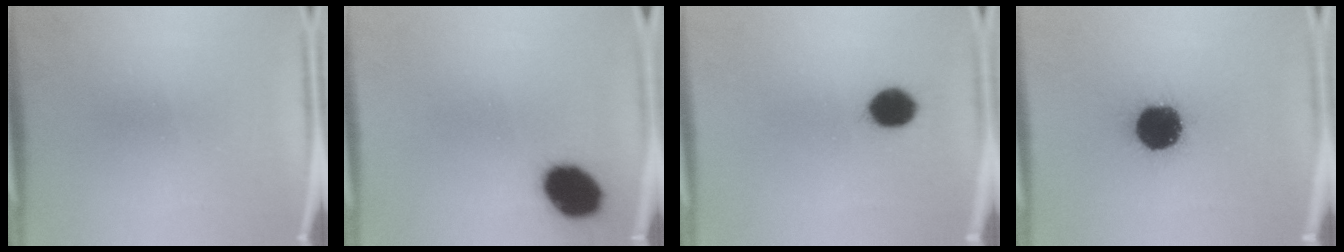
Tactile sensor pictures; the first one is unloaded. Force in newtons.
{"total": 11.5}
{"total": 7.2}
{"total": 18.7}